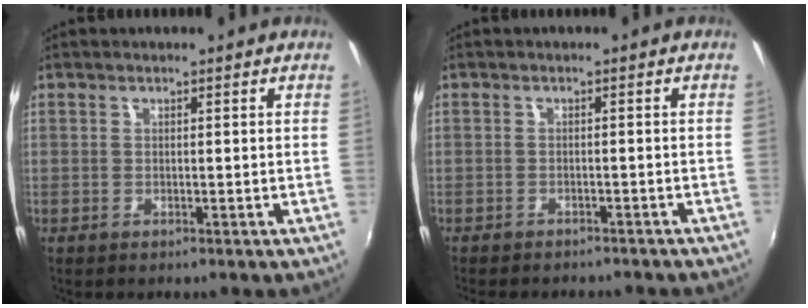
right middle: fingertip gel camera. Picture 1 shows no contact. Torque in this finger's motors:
{"motor_torque": [0.93, -1.21, 0.14, 0.06]}